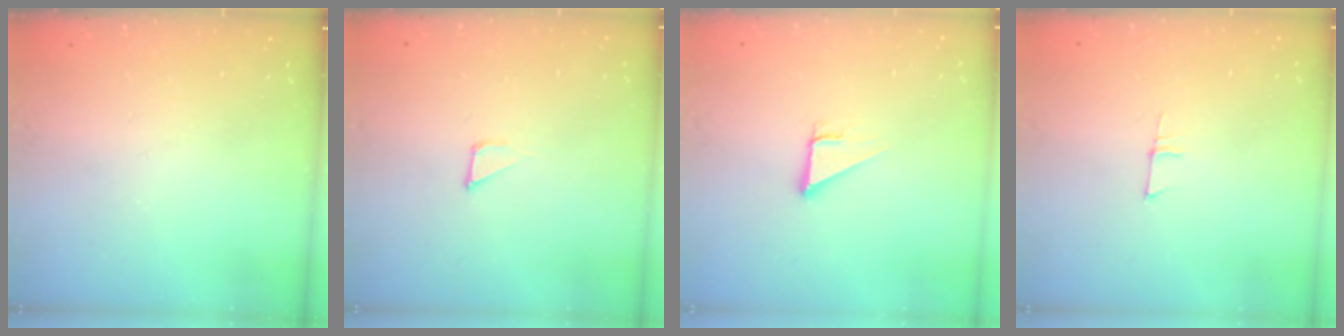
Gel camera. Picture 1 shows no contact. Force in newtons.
{"total": 1.3, "press": 1.3, "slide": 0.0}
{"total": 3.0, "press": 3.0, "slide": 0.1}
{"total": 4.8, "press": 4.8, "slide": 0.3}